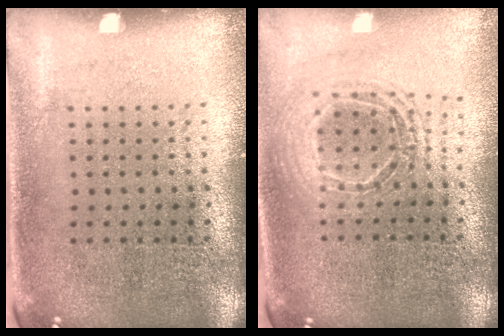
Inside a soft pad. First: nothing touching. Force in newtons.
{"total": 1.6, "press": 1.3, "slide": 0.8}